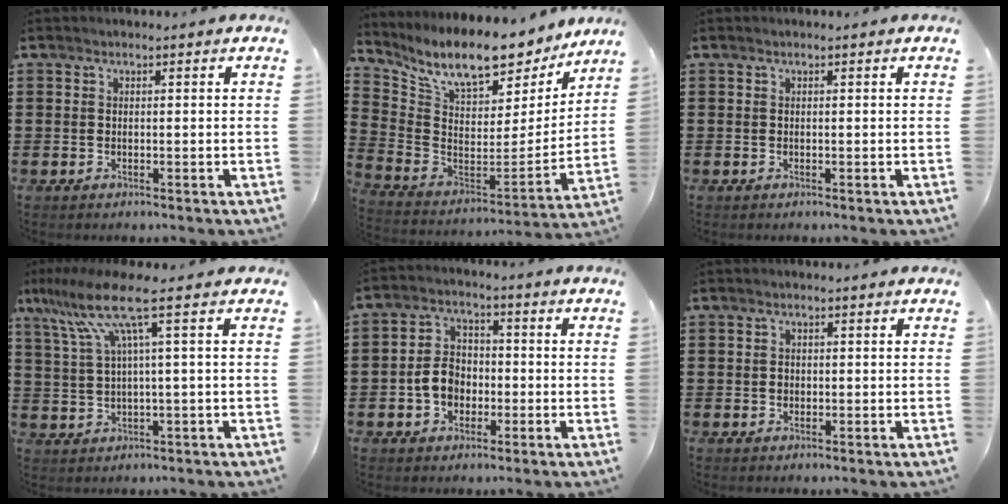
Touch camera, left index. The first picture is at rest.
{"total": 11.1, "force": [9.2, 2.9, 5.5], "torque": [-0.132, -0.071, 0.157]}
{"total": 0.0}
{"total": 9.4, "force": [3.5, 0.6, 8.8], "torque": [-0.206, -0.016, 0.048]}
{"total": 5.7, "force": [-1.5, 4.3, 3.4], "torque": [-0.081, 0.007, -0.033]}
{"total": 0.9, "force": [0.1, 0.7, 0.5], "torque": [-0.013, 0.004, 0.003]}